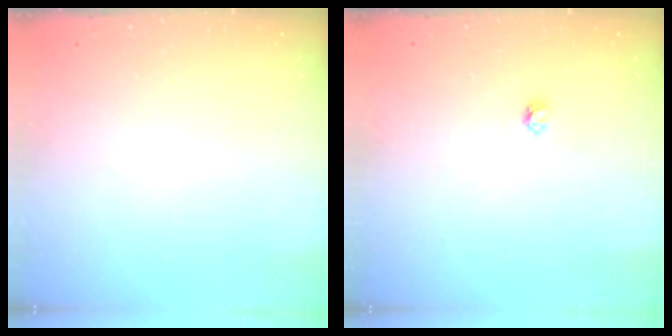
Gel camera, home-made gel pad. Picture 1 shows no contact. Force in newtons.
{"total": 2.9, "press": 2.9, "slide": 0.3}